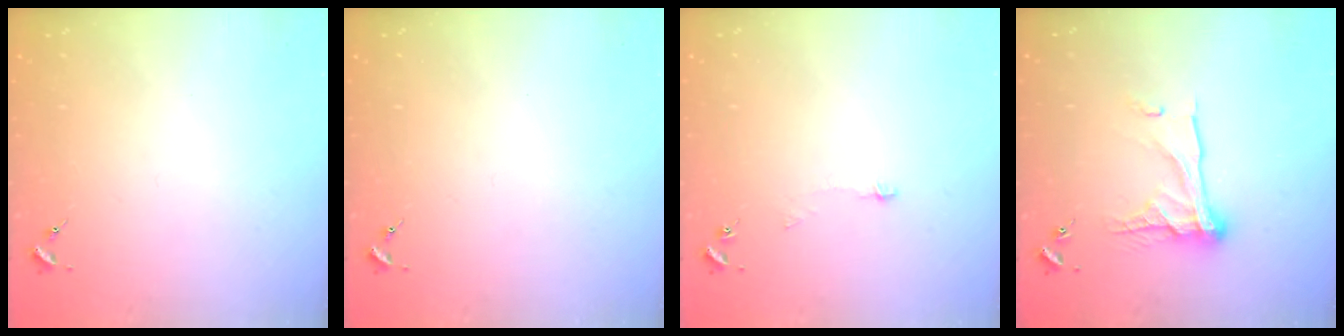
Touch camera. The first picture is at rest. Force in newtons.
{"total": 0.0}
{"total": 3.1, "press": 3.1, "slide": 0.3}
{"total": 13.4, "press": 13.4, "slide": 1.1}